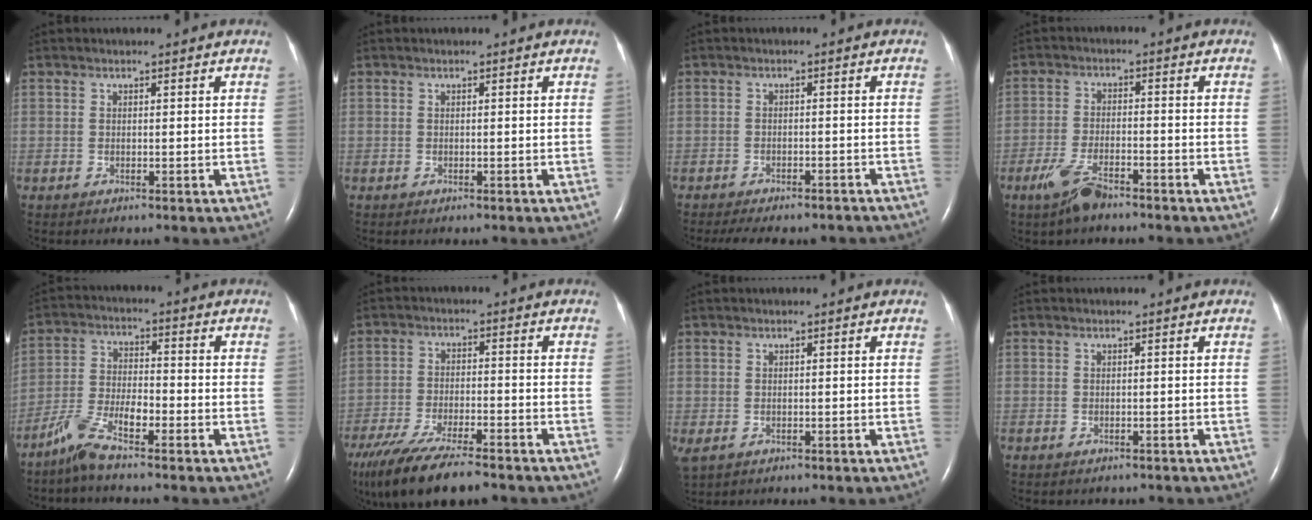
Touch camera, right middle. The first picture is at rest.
{"total": 0.0}
{"total": 11.8, "force": [-10.4, 3.4, 4.5], "torque": [-0.076, -0.003, -0.123]}
{"total": 5.7, "force": [-4.2, 1.4, 3.6], "torque": [-0.086, -0.007, -0.077]}
{"total": 6.8, "force": [-5.1, 1.1, 4.4], "torque": [-0.099, -0.006, -0.104]}
{"total": 16.7, "force": [-13.3, 3.6, 9.4], "torque": [-0.194, -0.034, -0.218]}
{"total": 2.0, "force": [-0.6, 1.4, 1.2], "torque": [-0.032, -0.006, 0.001]}
{"total": 1.5, "force": [-1.3, 0.7, 0.2], "torque": [-0.009, 0.000, -0.015]}